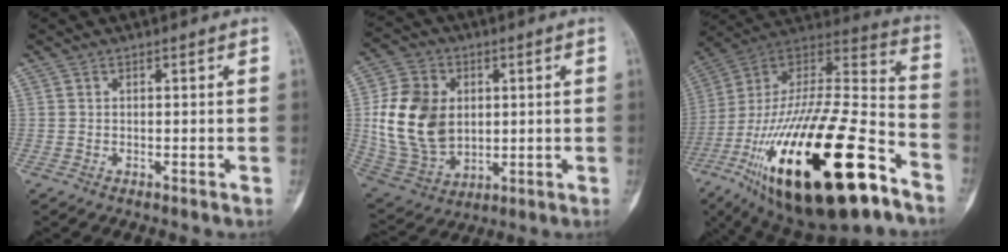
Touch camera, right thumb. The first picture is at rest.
{"total": 16.4, "force": [1.5, 12.5, 10.4], "torque": [-0.169, -0.004, 0.042]}
{"total": 39.8, "force": [-18.2, 14.3, 32.4], "torque": [-0.584, 0.037, -0.297]}